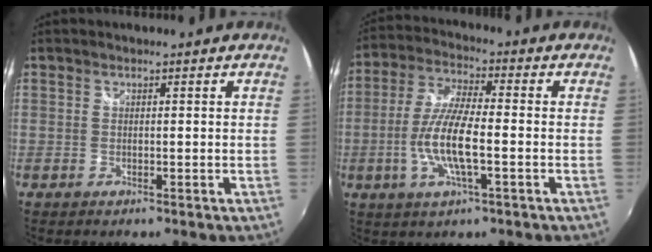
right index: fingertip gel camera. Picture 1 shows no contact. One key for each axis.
{"total": 10.7, "fx": -2.6, "fy": 2.4, "fz": 10.1, "tx": -0.209, "ty": -0.002, "tz": -0.054}